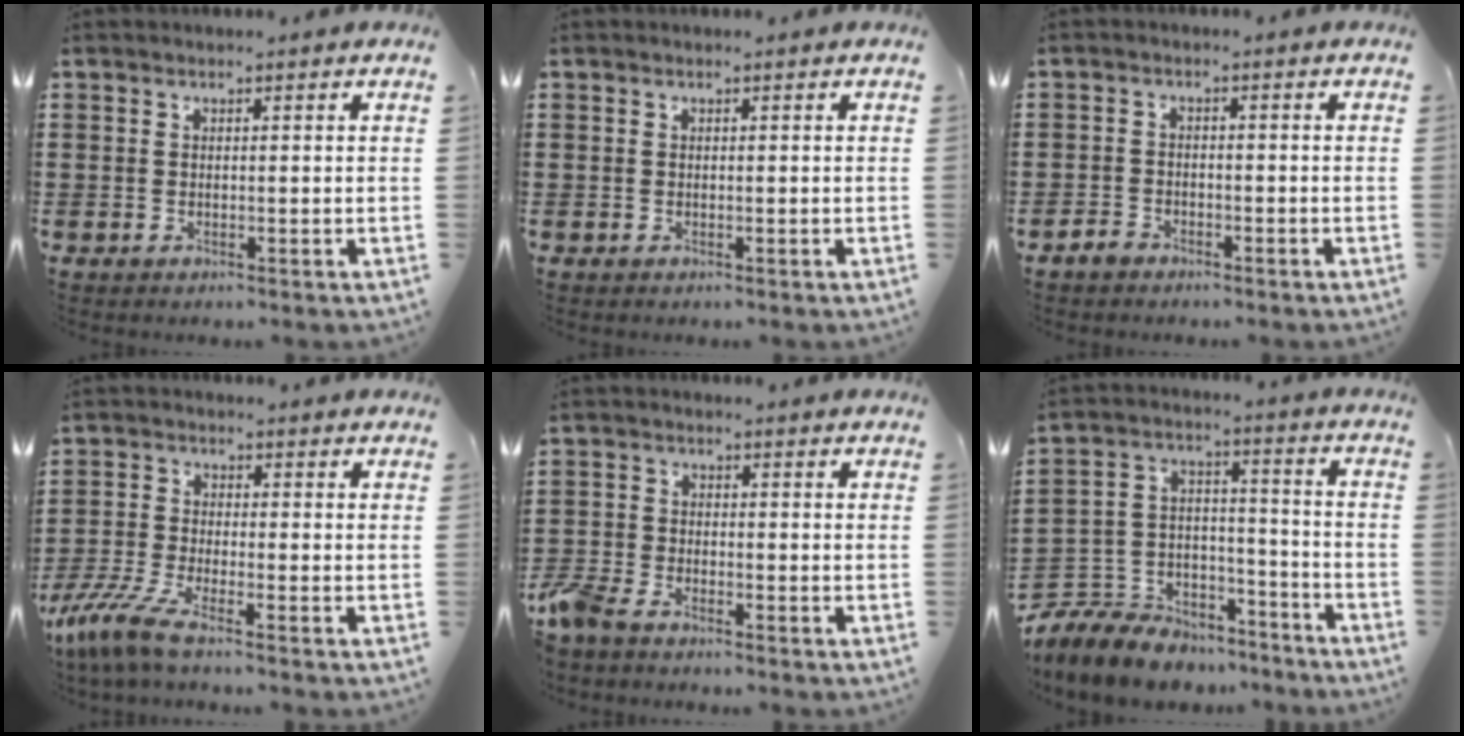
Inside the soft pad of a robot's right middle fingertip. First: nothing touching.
{"total": 0.0}
{"total": 1.9, "force": [-1.6, 0.8, 0.6], "torque": [-0.023, 0.000, -0.035]}
{"total": 5.5, "force": [-4.2, 0.3, 3.5], "torque": [-0.108, -0.027, -0.091]}
{"total": 3.8, "force": [-3.4, 1.0, 1.3], "torque": [-0.059, -0.007, -0.079]}
{"total": 8.1, "force": [-7.4, 3.1, 0.8], "torque": [-0.040, 0.007, -0.150]}